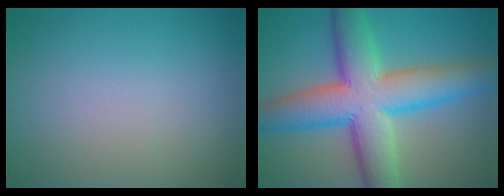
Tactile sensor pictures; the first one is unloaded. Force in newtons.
{"total": 11.1, "press": 11.1, "slide": 0.3}